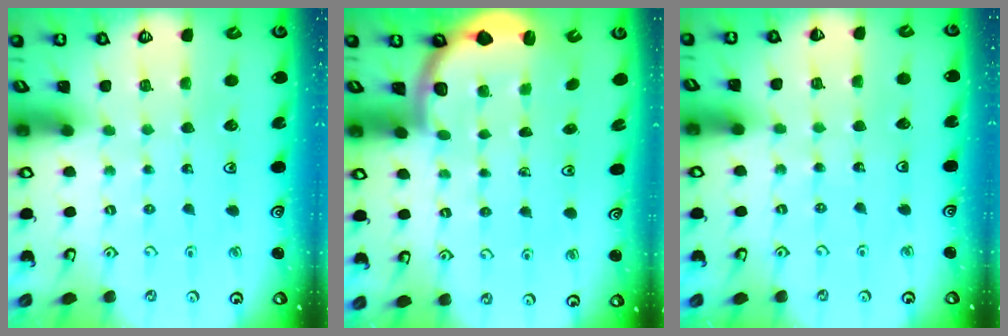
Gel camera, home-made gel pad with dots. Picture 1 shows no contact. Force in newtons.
{"total": 2.6, "press": 2.5, "slide": 0.6}
{"total": 2.6, "press": 2.6, "slide": 0.2}